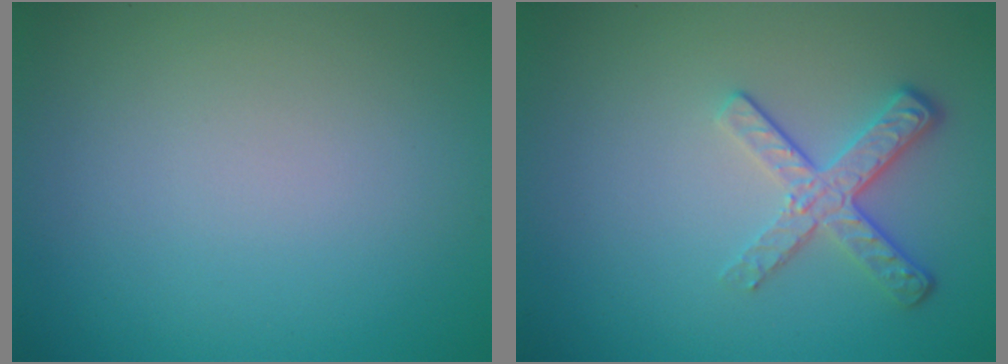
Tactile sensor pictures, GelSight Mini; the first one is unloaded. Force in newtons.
{"total": 3.4, "press": 2.6, "slide": 2.2}